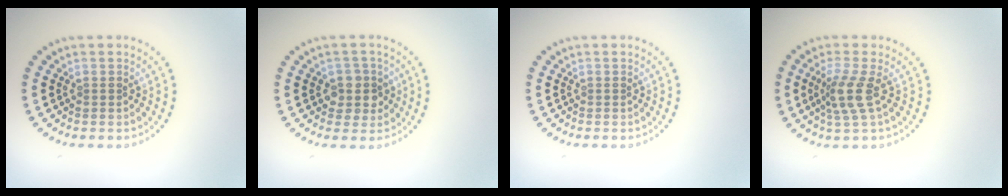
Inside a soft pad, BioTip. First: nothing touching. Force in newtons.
{"total": 2.8, "press": 2.5, "slide": 1.2}
{"total": 0.0}
{"total": 2.7, "press": 2.1, "slide": 1.7}